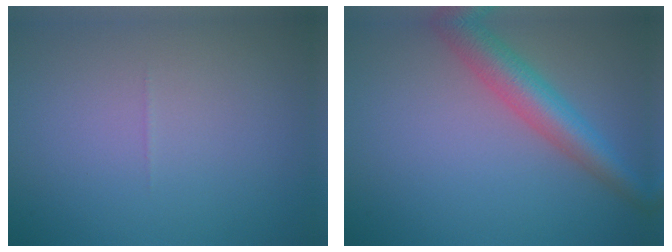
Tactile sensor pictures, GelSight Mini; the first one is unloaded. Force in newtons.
{"total": 4.8, "press": 4.8, "slide": 0.2}